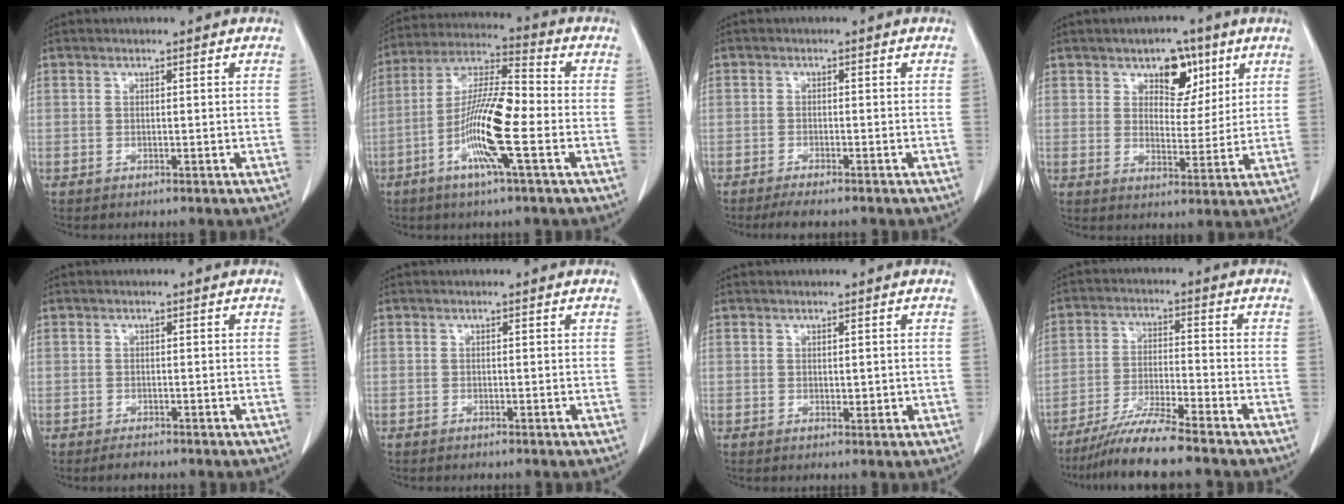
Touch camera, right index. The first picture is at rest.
{"total": 13.2, "force": [-4.0, 1.0, 12.6], "torque": [-0.246, -0.002, -0.082]}
{"total": 3.5, "force": [-2.9, 0.5, 1.8], "torque": [-0.024, -0.007, -0.040]}
{"total": 6.9, "force": [3.7, 4.2, 4.0], "torque": [-0.050, 0.008, 0.058]}
{"total": 1.5, "force": [-1.2, 0.6, 0.5], "torque": [-0.012, -0.001, -0.017]}
{"total": 0.0}
{"total": 1.4, "force": [0.1, 0.8, 1.2], "torque": [-0.017, -0.004, 0.005]}
{"total": 8.4, "force": [-7.1, -0.8, 4.4], "torque": [-0.082, -0.025, -0.132]}